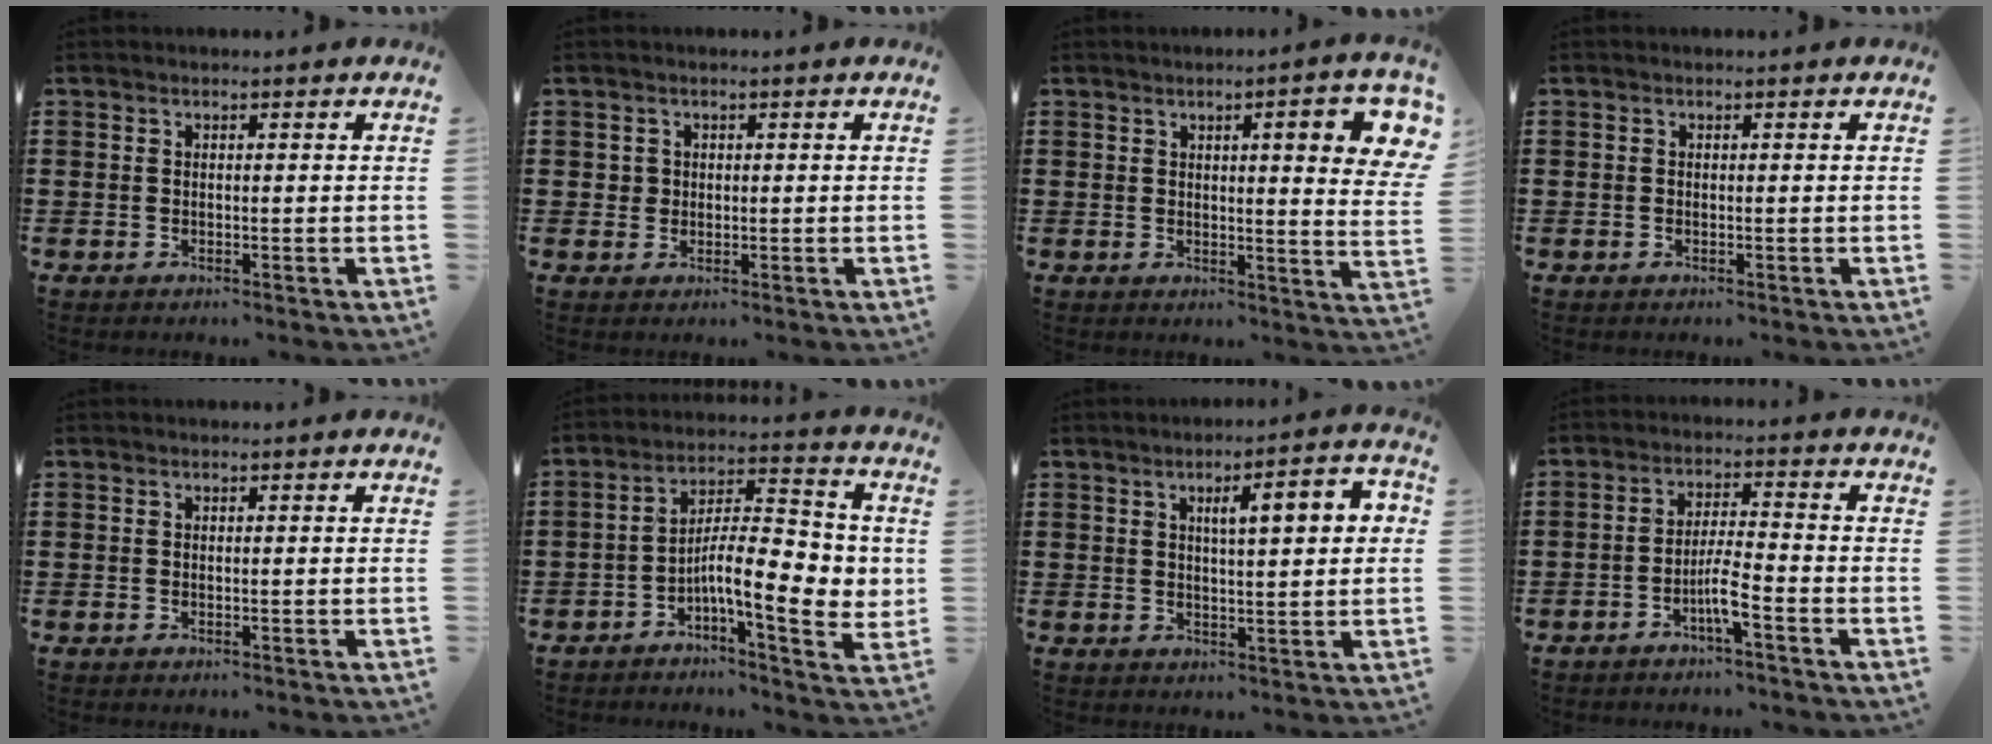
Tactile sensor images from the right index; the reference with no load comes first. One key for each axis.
{"total": 1.2, "fx": 0.3, "fy": 1.2, "fz": 0.1, "tx": -0.005, "ty": 0.006, "tz": 0.005}
{"total": 8.2, "fx": 3.1, "fy": 1.3, "fz": 7.5, "tx": -0.102, "ty": -0.014, "tz": 0.044}
{"total": 0.0}
{"total": 0.0}
{"total": 10.4, "fx": -1.6, "fy": 3.2, "fz": 9.8, "tx": -0.157, "ty": -0.014, "tz": -0.027}
{"total": 5.9, "fx": 1.5, "fy": 1.3, "fz": 5.5, "tx": -0.085, "ty": -0.005, "tz": 0.015}
{"total": 4.6, "fx": -2.8, "fy": 0.1, "fz": 3.7, "tx": -0.079, "ty": -0.008, "tz": -0.056}